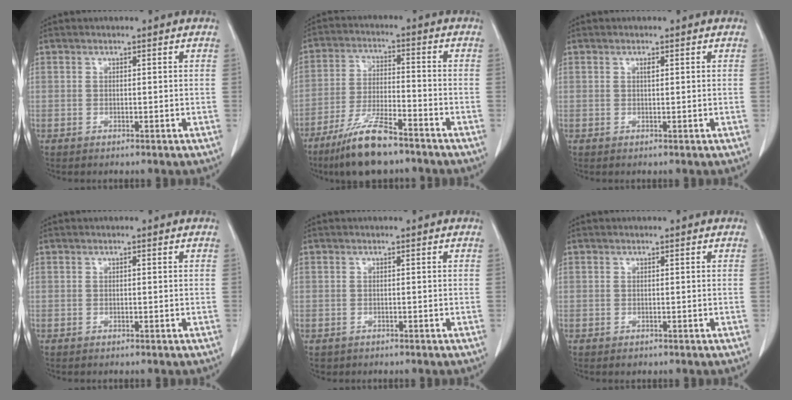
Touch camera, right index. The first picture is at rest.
{"total": 10.9, "force": [-8.1, 1.9, 7.0], "torque": [-0.137, -0.024, -0.151]}
{"total": 0.7, "force": [0.3, 0.2, 0.6], "torque": [-0.010, -0.001, 0.005]}
{"total": 0.0}
{"total": 0.9, "force": [-0.3, 0.9, 0.0], "torque": [-0.003, 0.005, -0.005]}
{"total": 0.6, "force": [-0.1, 0.6, 0.0], "torque": [0.002, 0.004, -0.003]}